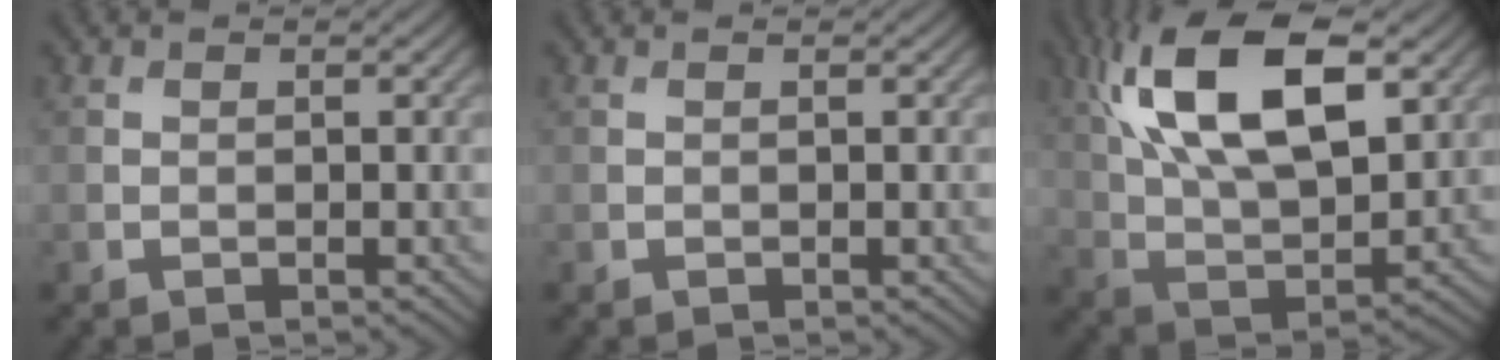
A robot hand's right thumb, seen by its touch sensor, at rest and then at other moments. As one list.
[{"total": 0.0}, {"total": 16.4, "force": [6.7, 7.6, 12.9], "torque": [-0.269, 0.021, 0.117]}]